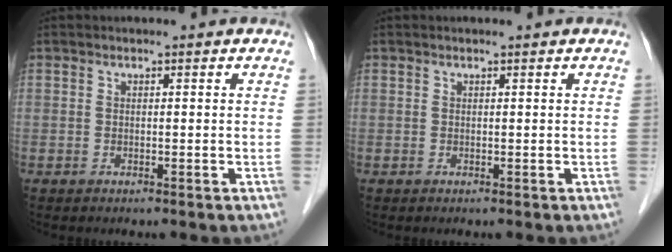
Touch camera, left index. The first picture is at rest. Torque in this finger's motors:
{"motor_torque": [-0.02, 0.00, 0.00, 0.01]}